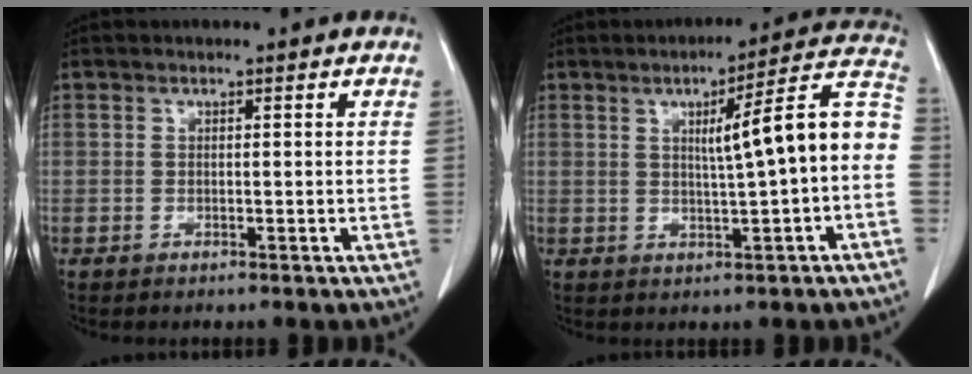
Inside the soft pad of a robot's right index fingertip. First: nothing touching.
{"total": 11.3, "force": [0.1, 0.2, 11.3], "torque": [-0.147, 0.028, -0.003]}